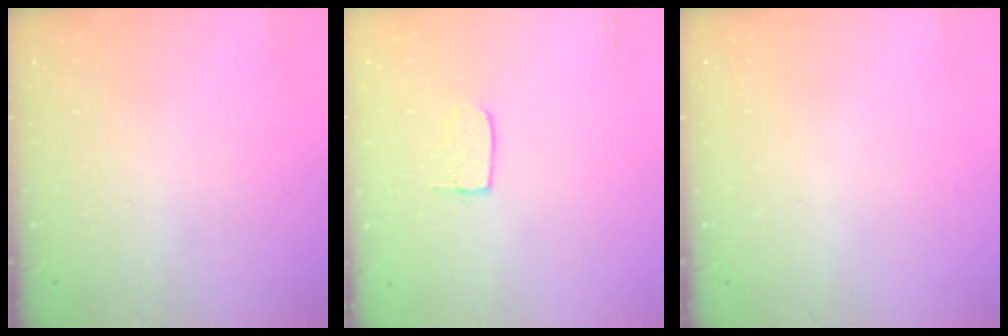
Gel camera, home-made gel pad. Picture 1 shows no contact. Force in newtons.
{"total": 5.5, "press": 5.5, "slide": 0.4}
{"total": 0.0}